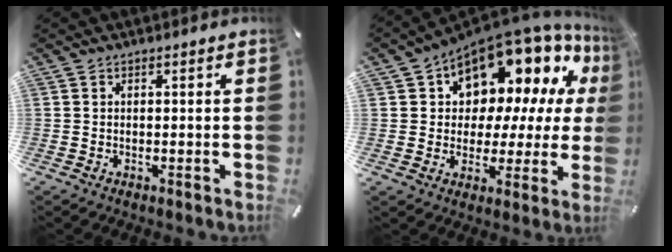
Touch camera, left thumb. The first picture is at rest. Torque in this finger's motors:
{"motor_torque": [2.51, 2.50, 2.13, -0.64, 0.27]}